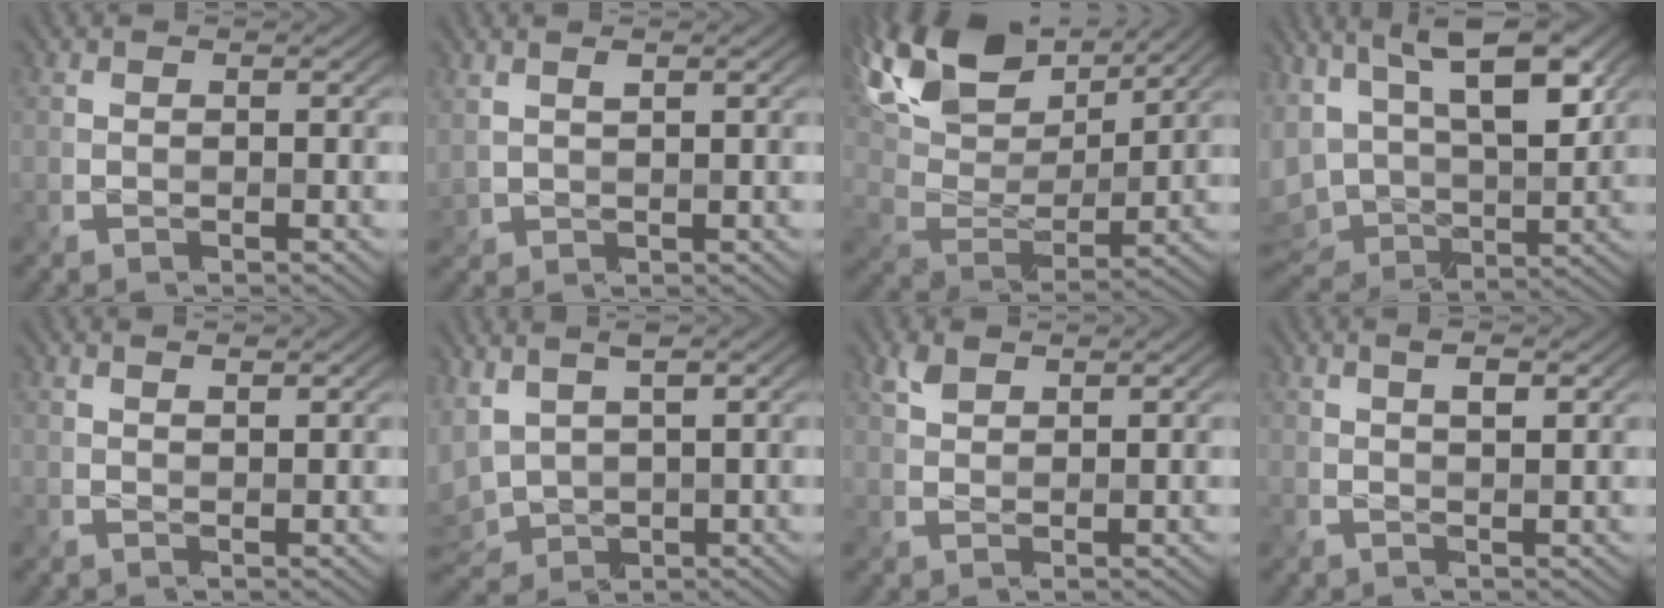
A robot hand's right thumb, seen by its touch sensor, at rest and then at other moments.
{"total": 2.2, "force": [1.3, 0.9, 1.5], "torque": [-0.039, 0.004, 0.031]}
{"total": 15.3, "force": [10.0, 7.1, 9.2], "torque": [-0.217, 0.035, 0.162]}
{"total": 14.4, "force": [5.5, 7.3, 11.2], "torque": [-0.226, 0.005, 0.086]}
{"total": 0.9, "force": [0.7, 0.1, 0.6], "torque": [-0.012, 0.002, 0.015]}
{"total": 6.3, "force": [1.6, 3.5, 4.9], "torque": [-0.144, 0.001, 0.033]}
{"total": 2.2, "force": [1.5, 1.0, 1.2], "torque": [-0.032, 0.004, 0.033]}
{"total": 2.2, "force": [0.8, 0.5, 2.0], "torque": [-0.033, -0.001, 0.014]}